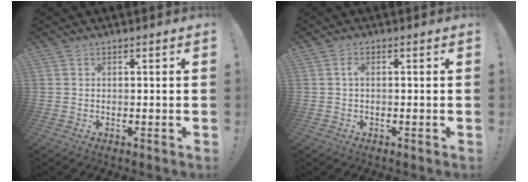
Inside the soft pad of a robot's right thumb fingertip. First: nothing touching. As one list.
[{"total": 1.5, "force": [-0.3, 0.4, 1.4], "torque": [-0.030, 0.007, -0.006]}]